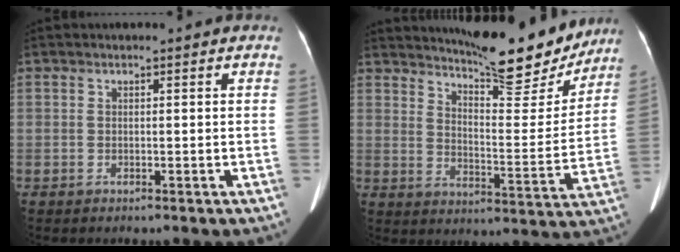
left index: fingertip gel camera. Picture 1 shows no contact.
{"total": 16.9, "force": [15.2, 2.6, 6.9], "torque": [-0.102, -0.032, 0.205]}